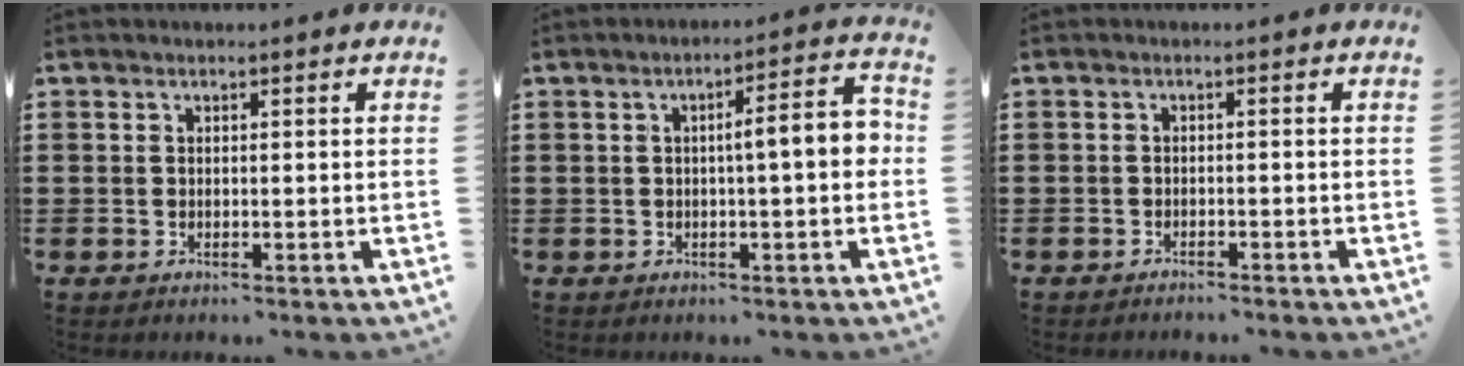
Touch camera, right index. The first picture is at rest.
{"total": 5.8, "force": [0.1, 0.8, 5.7], "torque": [-0.088, -0.002, -0.007]}
{"total": 1.0, "force": [-1.0, 0.0, 0.0], "torque": [-0.003, 0.001, -0.022]}